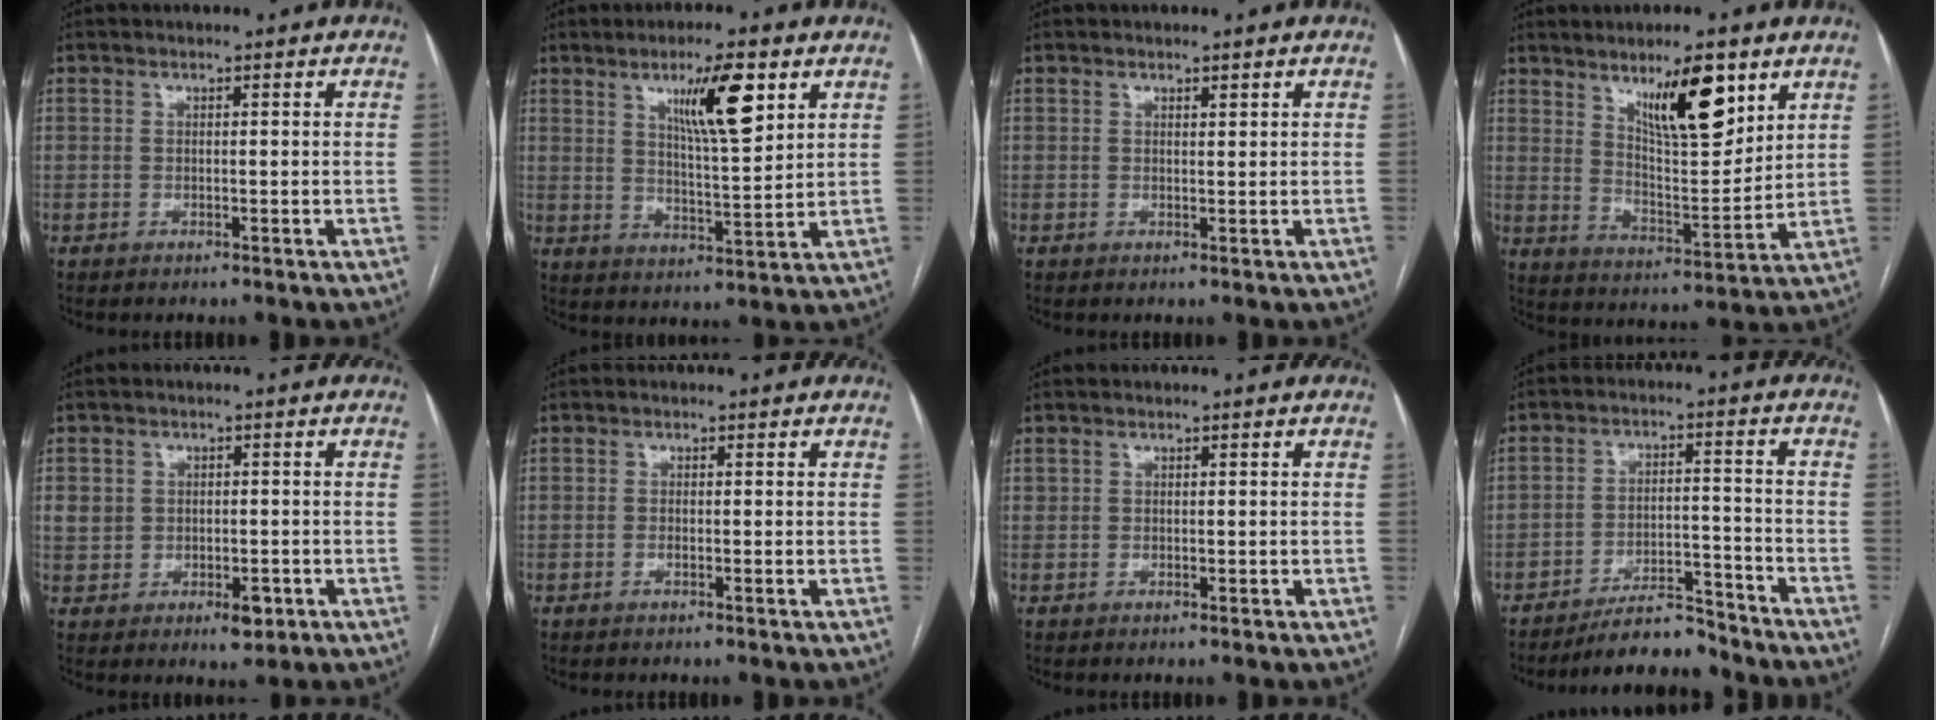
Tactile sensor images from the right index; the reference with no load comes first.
{"total": 10.1, "force": [5.0, 1.4, 8.6], "torque": [-0.147, -0.003, 0.084]}
{"total": 0.7, "force": [0.5, 0.1, 0.4], "torque": [-0.009, -0.003, 0.008]}
{"total": 12.1, "force": [7.0, 2.8, 9.4], "torque": [-0.158, -0.005, 0.124]}
{"total": 5.4, "force": [-0.8, 4.2, 3.3], "torque": [-0.038, 0.007, 0.000]}
{"total": 1.0, "force": [-0.4, 0.2, 1.0], "torque": [-0.015, -0.002, -0.008]}
{"total": 0.8, "force": [0.1, 0.7, 0.5], "torque": [-0.007, 0.000, 0.003]}
{"total": 7.4, "force": [-7.1, 1.4, 1.7], "torque": [-0.023, 0.010, -0.119]}